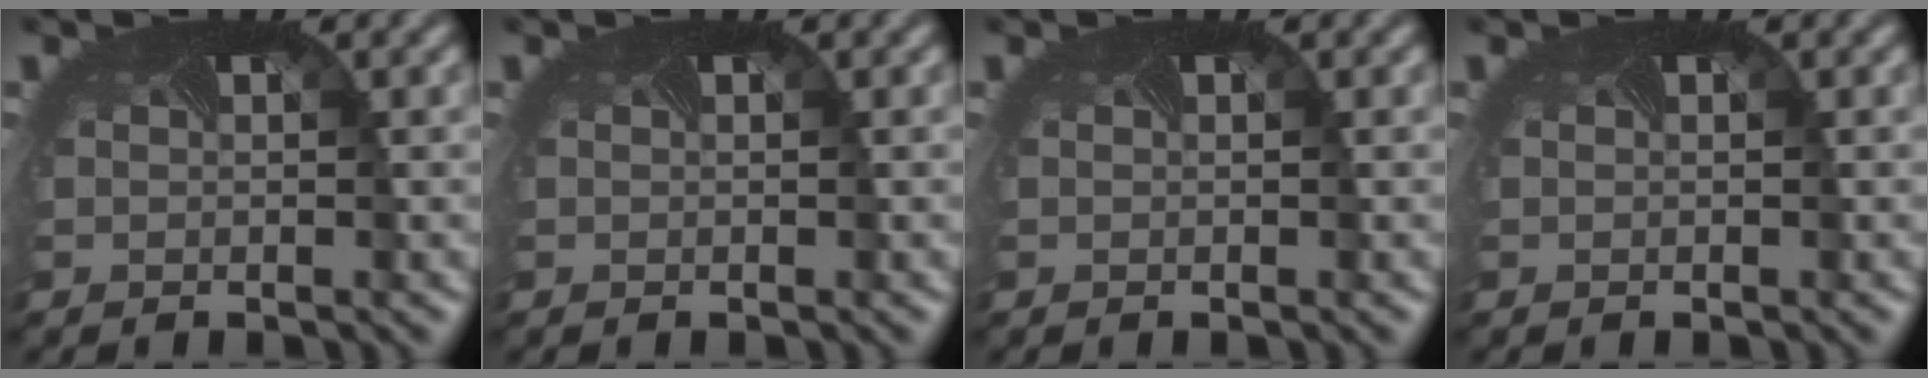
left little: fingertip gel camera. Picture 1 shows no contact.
{"total": 0.0}
{"total": 0.0}
{"total": 0.0}